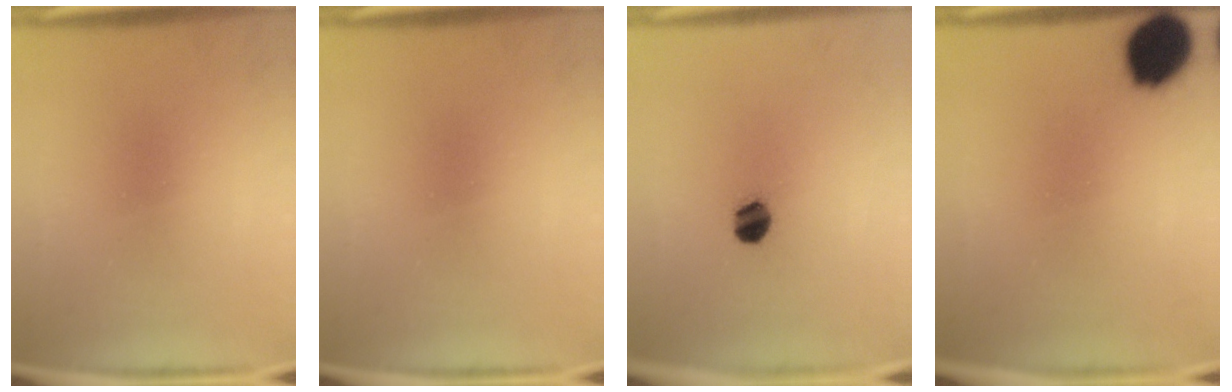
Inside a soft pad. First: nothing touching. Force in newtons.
{"total": 0.0}
{"total": 4.8}
{"total": 12.8}